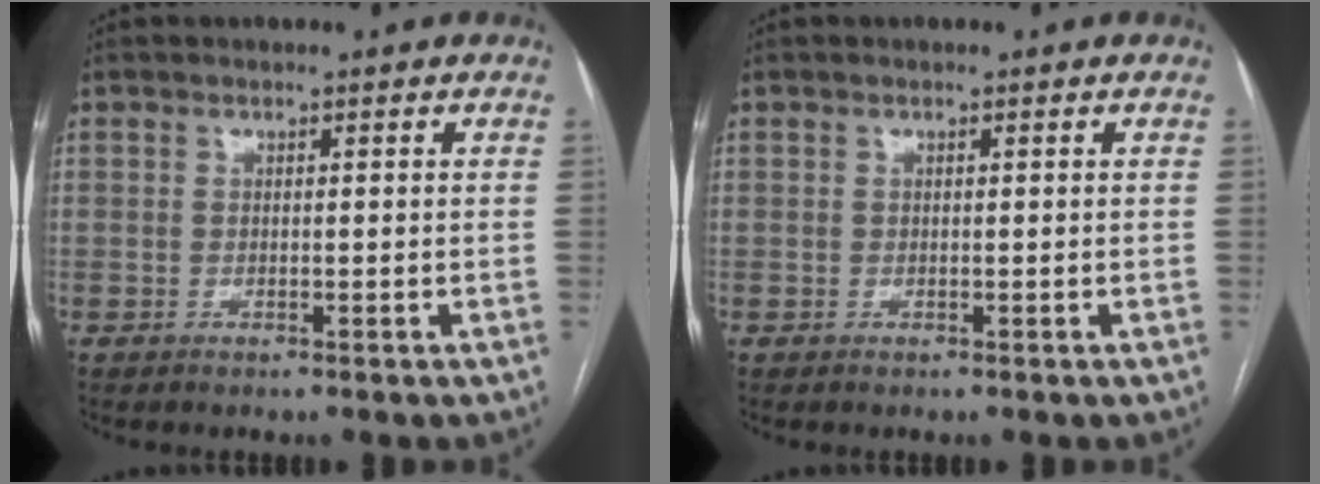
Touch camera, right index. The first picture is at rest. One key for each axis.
{"total": 0.0}